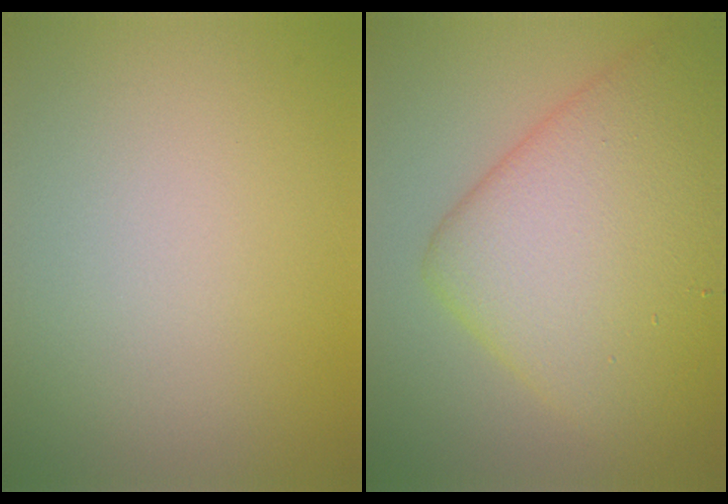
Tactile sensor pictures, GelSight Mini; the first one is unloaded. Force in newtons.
{"total": 10.7, "press": 10.7, "slide": 0.2}